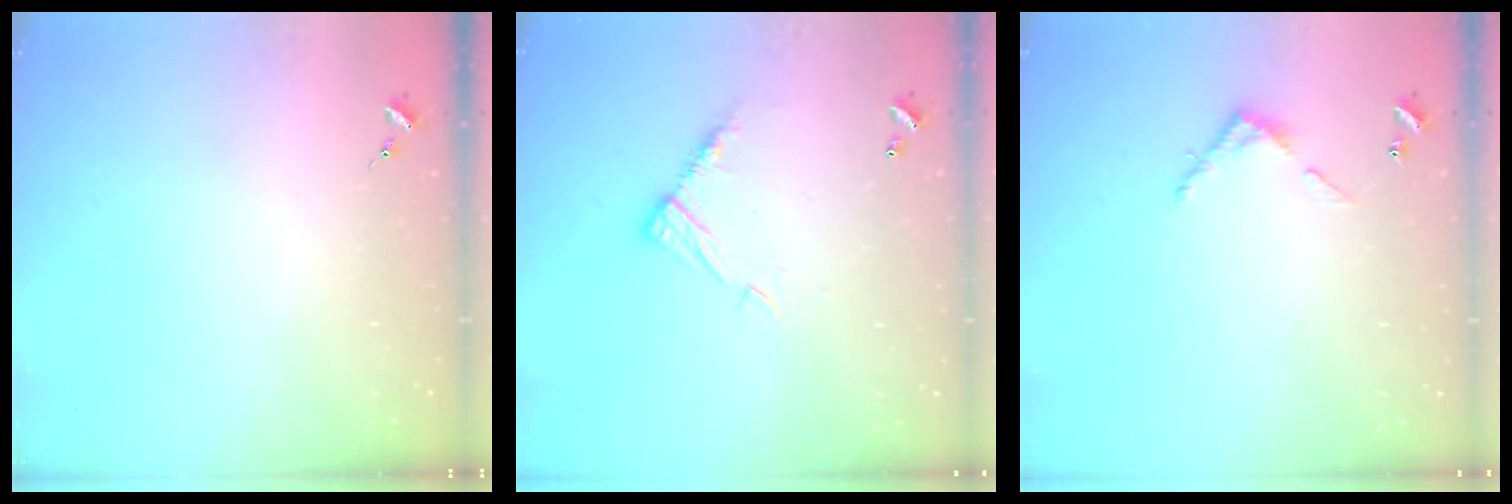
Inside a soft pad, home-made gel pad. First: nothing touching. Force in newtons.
{"total": 10.6, "press": 10.6, "slide": 0.4}
{"total": 3.9, "press": 3.9, "slide": 0.3}